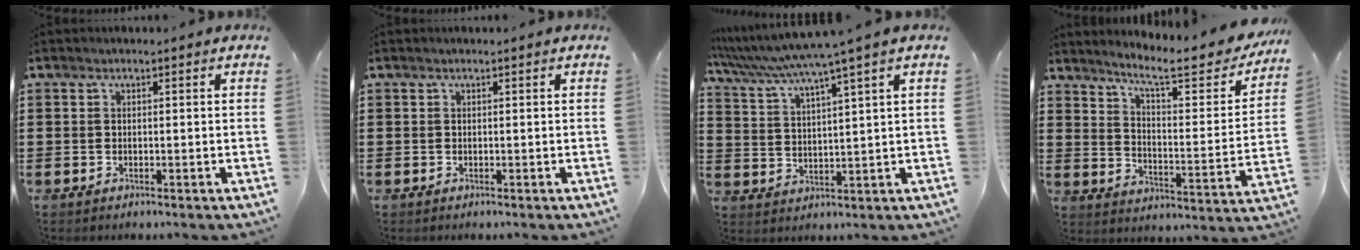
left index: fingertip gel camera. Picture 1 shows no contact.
{"total": 0.0}
{"total": 5.5, "force": [4.4, -1.2, 3.1], "torque": [-0.077, -0.033, 0.069]}
{"total": 8.8, "force": [7.2, 0.6, 5.0], "torque": [-0.104, -0.053, 0.111]}